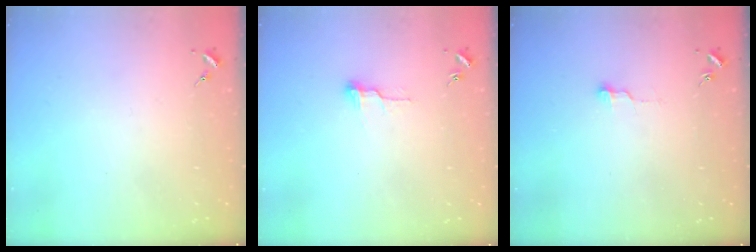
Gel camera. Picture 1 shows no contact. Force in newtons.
{"total": 6.3, "press": 6.3, "slide": 0.5}
{"total": 3.6, "press": 3.6, "slide": 0.3}